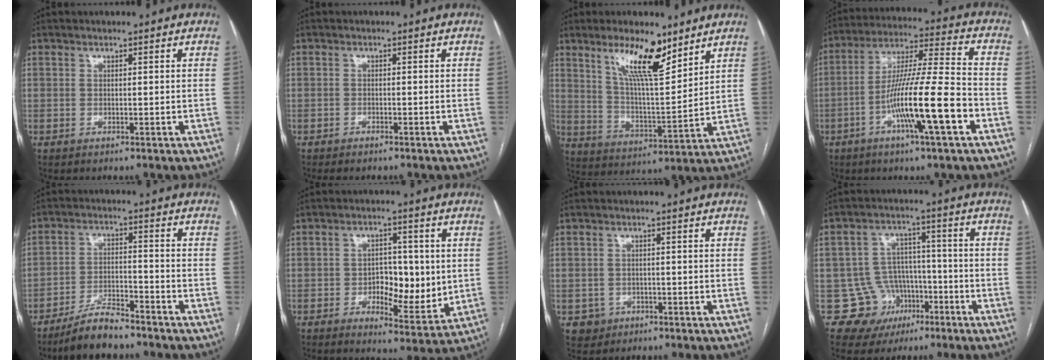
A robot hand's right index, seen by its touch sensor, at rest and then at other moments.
{"total": 1.6, "force": [-1.3, 0.4, 0.7], "torque": [-0.011, -0.001, -0.016]}
{"total": 12.1, "force": [7.9, 2.6, 8.8], "torque": [-0.156, -0.003, 0.145]}
{"total": 15.5, "force": [-5.9, 0.3, 14.4], "torque": [-0.258, -0.003, -0.105]}
{"total": 7.5, "force": [-6.4, 1.7, 3.5], "torque": [-0.069, -0.012, -0.117]}
{"total": 8.9, "force": [-0.7, 4.5, 7.6], "torque": [-0.109, 0.005, -0.003]}
{"total": 3.1, "force": [-1.2, 2.9, 0.1], "torque": [0.006, 0.011, -0.015]}
{"total": 9.6, "force": [-4.1, 8.7, 0.5], "torque": [0.001, 0.043, -0.051]}